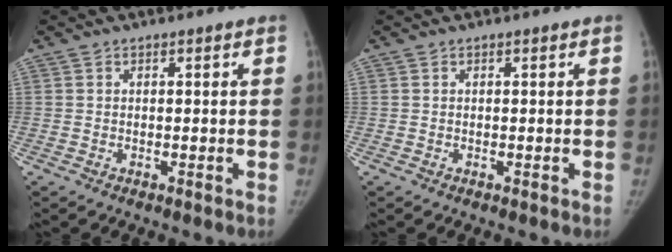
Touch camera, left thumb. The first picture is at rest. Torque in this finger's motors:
{"motor_torque": [0.00, 0.01, 0.13, -0.13, 0.00]}